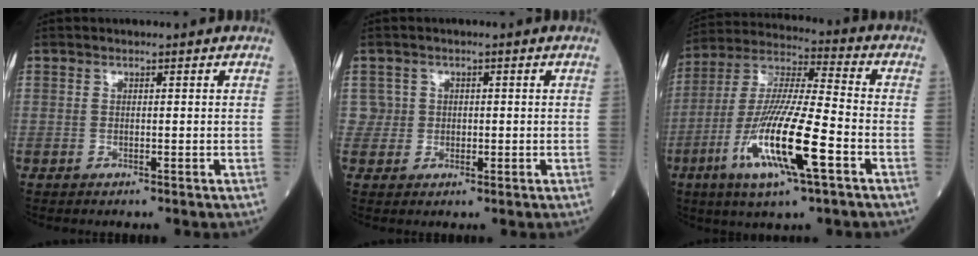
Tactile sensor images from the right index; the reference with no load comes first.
{"total": 2.5, "force": [0.5, 2.5, -0.2], "torque": [0.018, 0.006, 0.004]}
{"total": 17.0, "force": [-6.2, 1.6, 15.8], "torque": [-0.317, -0.019, -0.114]}